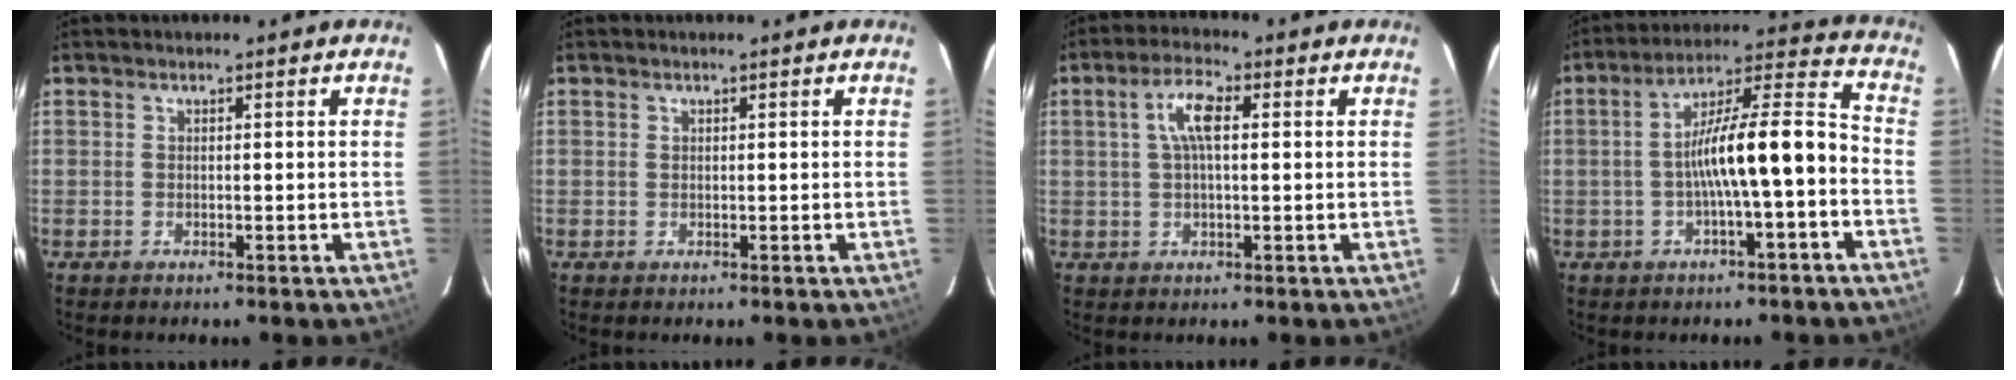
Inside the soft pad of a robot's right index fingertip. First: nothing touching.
{"total": 0.0}
{"total": 5.6, "force": [1.3, 1.9, 5.1], "torque": [-0.097, 0.013, 0.025]}
{"total": 12.6, "force": [-3.4, 1.4, 12.1], "torque": [-0.195, 0.028, -0.049]}